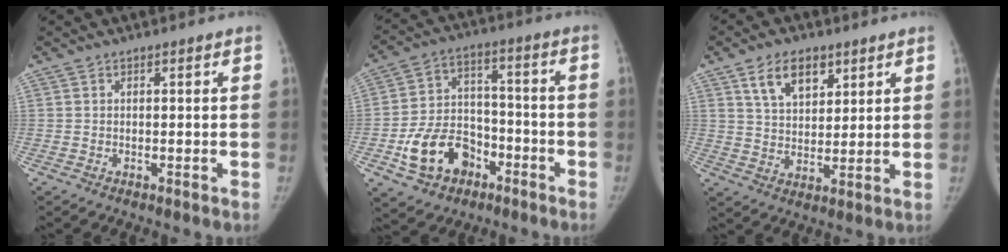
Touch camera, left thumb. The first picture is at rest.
{"total": 13.7, "force": [-6.3, 9.9, 7.1], "torque": [-0.099, 0.049, -0.104]}
{"total": 8.8, "force": [4.9, 5.2, 5.2], "torque": [-0.063, -0.028, 0.089]}